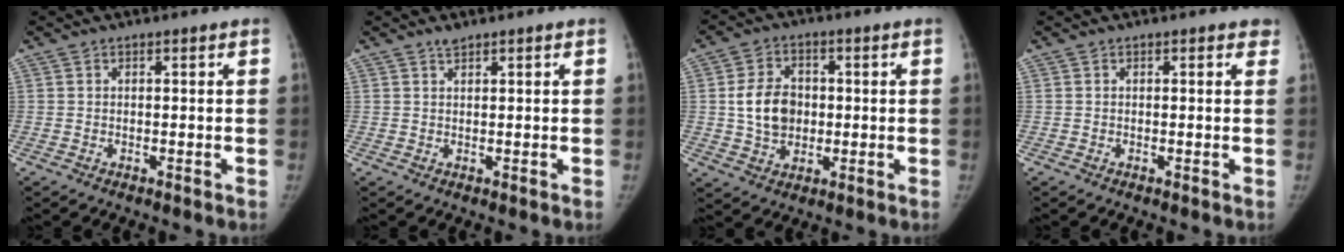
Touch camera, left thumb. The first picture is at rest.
{"total": 1.2, "force": [1.1, 0.4, 0.4], "torque": [0.002, -0.005, 0.019]}
{"total": 9.1, "force": [0.3, 7.1, 5.6], "torque": [-0.072, 0.004, 0.007]}
{"total": 1.2, "force": [0.9, 0.6, 0.5], "torque": [0.008, -0.002, 0.003]}